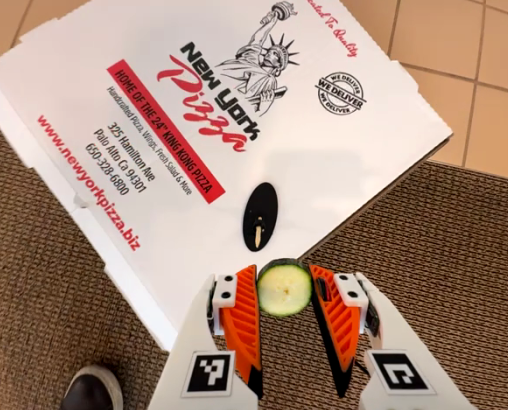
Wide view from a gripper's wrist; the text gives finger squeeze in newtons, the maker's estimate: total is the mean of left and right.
{"total": 8.2, "left": 8.4, "right": 7.9}